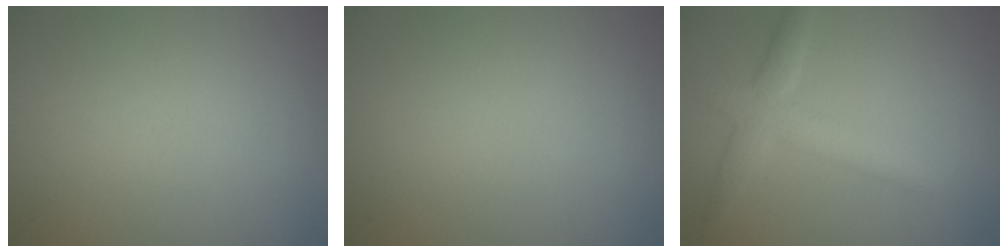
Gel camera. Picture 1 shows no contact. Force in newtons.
{"total": 0.0}
{"total": 3.5, "press": 3.5, "slide": 0.1}